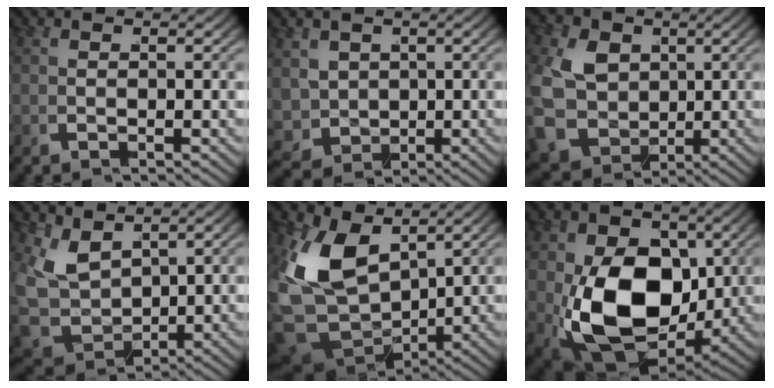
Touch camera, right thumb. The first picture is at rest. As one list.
[{"total": 5.2, "force": [-0.3, 4.5, 2.6], "torque": [-0.079, -0.048, 0.013]}, {"total": 13.3, "force": [-1.3, 11.3, 6.8], "torque": [-0.199, -0.071, -0.005]}, {"total": 7.4, "force": [1.0, 5.6, 4.8], "torque": [-0.137, -0.036, 0.035]}, {"total": 13.0, "force": [0.3, 8.8, 9.5], "torque": [-0.241, -0.052, 0.028]}, {"total": 14.6, "force": [-1.8, 9.7, 10.7], "torque": [-0.229, -0.068, 0.001]}]